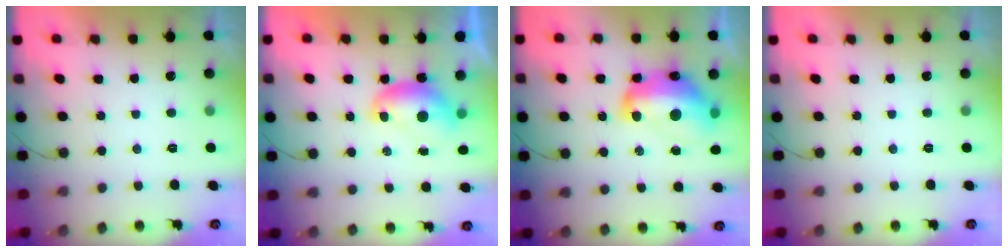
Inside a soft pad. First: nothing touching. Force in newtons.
{"total": 7.6, "press": 7.6, "slide": 0.3}
{"total": 16.8, "press": 16.8, "slide": 1.2}
{"total": 0.0}